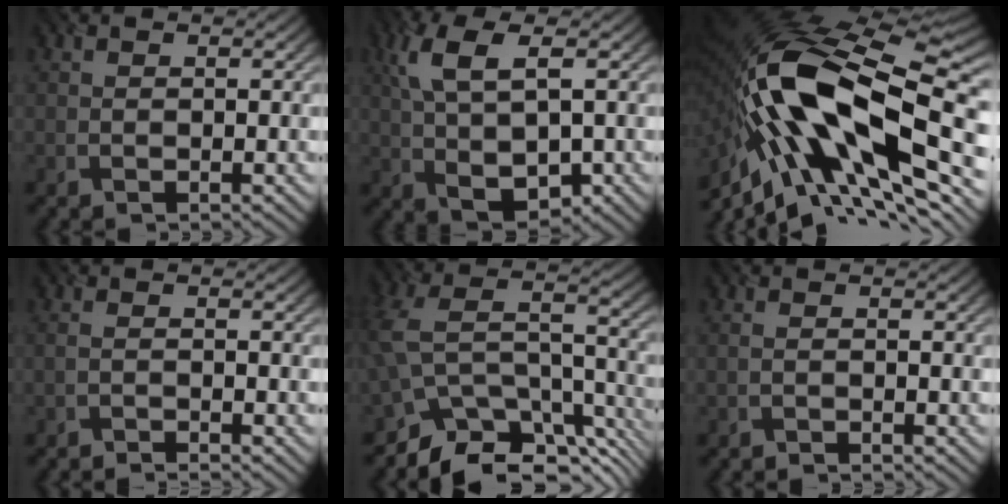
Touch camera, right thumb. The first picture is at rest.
{"total": 9.4, "force": [1.3, 4.9, 7.9], "torque": [-0.182, -0.003, 0.027]}
{"total": 21.1, "force": [-4.7, 10.1, 18.0], "torque": [-0.346, -0.012, -0.084]}
{"total": 1.4, "force": [-1.1, 0.3, 0.8], "torque": [-0.001, 0.001, -0.029]}
{"total": 11.2, "force": [-8.3, 5.5, 5.2], "torque": [-0.104, -0.005, -0.151]}
{"total": 0.7, "force": [-0.7, 0.1, 0.2], "torque": [0.001, 0.000, -0.016]}